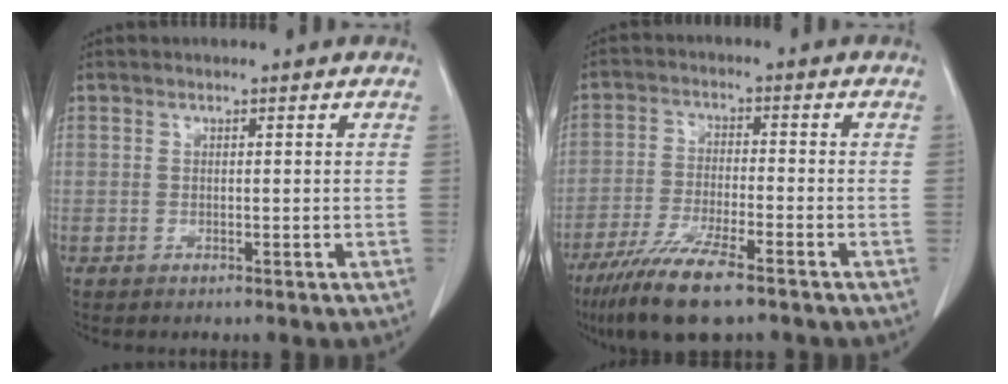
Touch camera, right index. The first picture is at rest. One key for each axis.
{"total": 10.6, "fx": -7.4, "fy": 1.5, "fz": 7.4, "tx": -0.137, "ty": -0.026, "tz": -0.130}